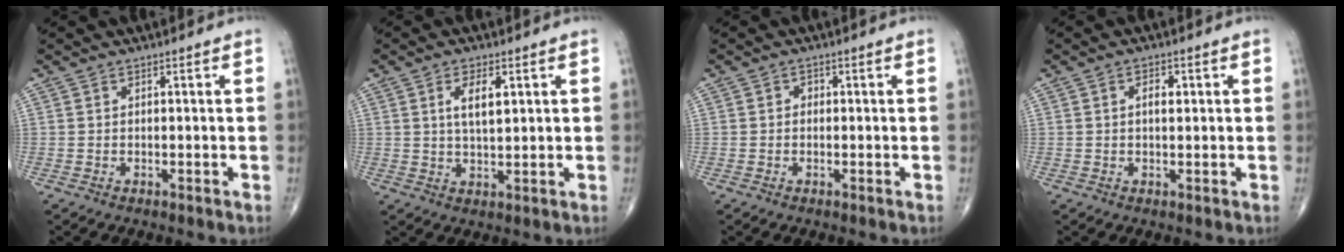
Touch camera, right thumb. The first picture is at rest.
{"total": 5.5, "force": [1.8, 2.2, 4.7], "torque": [-0.079, -0.011, 0.034]}
{"total": 0.9, "force": [-0.1, 0.8, 0.4], "torque": [0.001, 0.004, -0.006]}
{"total": 2.6, "force": [0.5, 1.3, 2.1], "torque": [-0.031, 0.001, 0.007]}